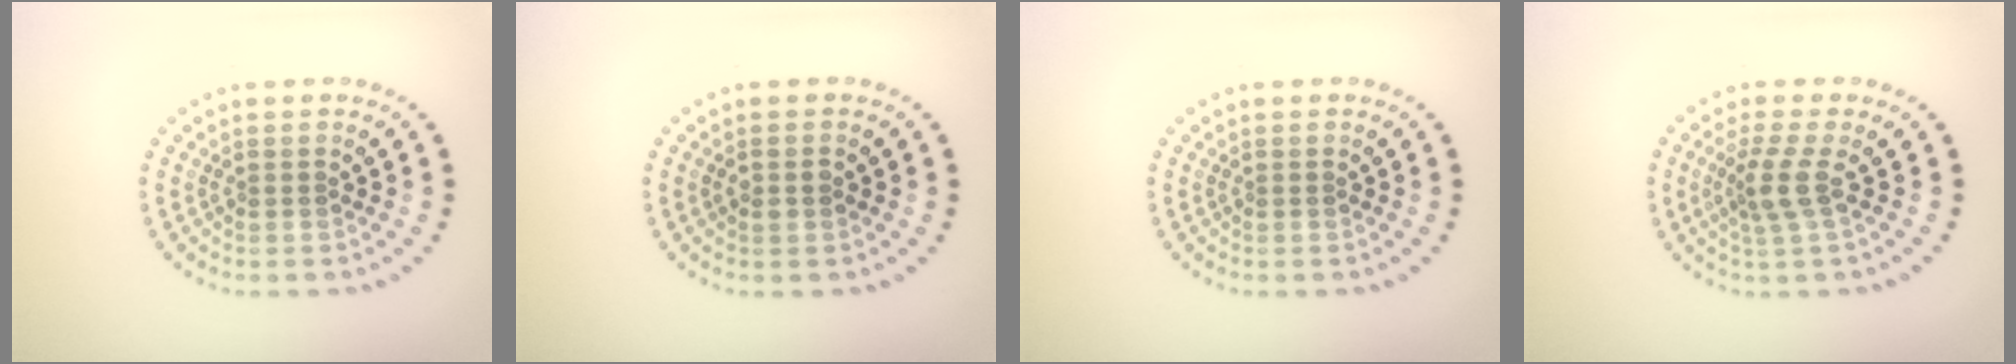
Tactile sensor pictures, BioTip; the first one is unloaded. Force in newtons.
{"total": 1.5, "press": 1.5, "slide": 0.1}
{"total": 0.0}
{"total": 2.7, "press": 2.0, "slide": 1.8}